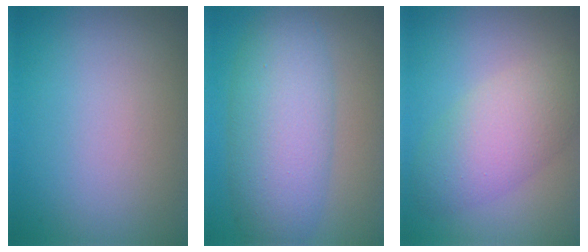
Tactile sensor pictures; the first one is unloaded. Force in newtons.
{"total": 7.4, "press": 7.4, "slide": 0.2}
{"total": 5.2, "press": 5.2, "slide": 0.4}